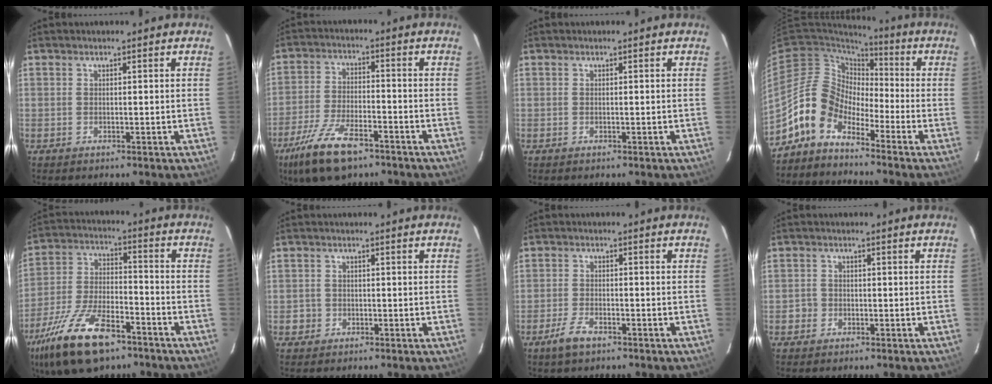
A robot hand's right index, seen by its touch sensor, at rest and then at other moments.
{"total": 13.1, "force": [-8.8, 5.0, 8.4], "torque": [-0.191, -0.023, -0.164]}
{"total": 0.0}
{"total": 9.8, "force": [-6.8, 6.0, 3.6], "torque": [-0.071, 0.034, -0.146]}
{"total": 20.1, "force": [-13.0, 8.4, 12.8], "torque": [-0.267, -0.025, -0.230]}
{"total": 2.3, "force": [-0.8, 2.2, 0.1], "torque": [-0.002, 0.011, -0.011]}
{"total": 4.5, "force": [-3.1, 1.8, 2.6], "torque": [-0.069, -0.003, -0.060]}
{"total": 2.4, "force": [-1.1, 2.1, 0.4], "torque": [-0.009, 0.004, -0.019]}